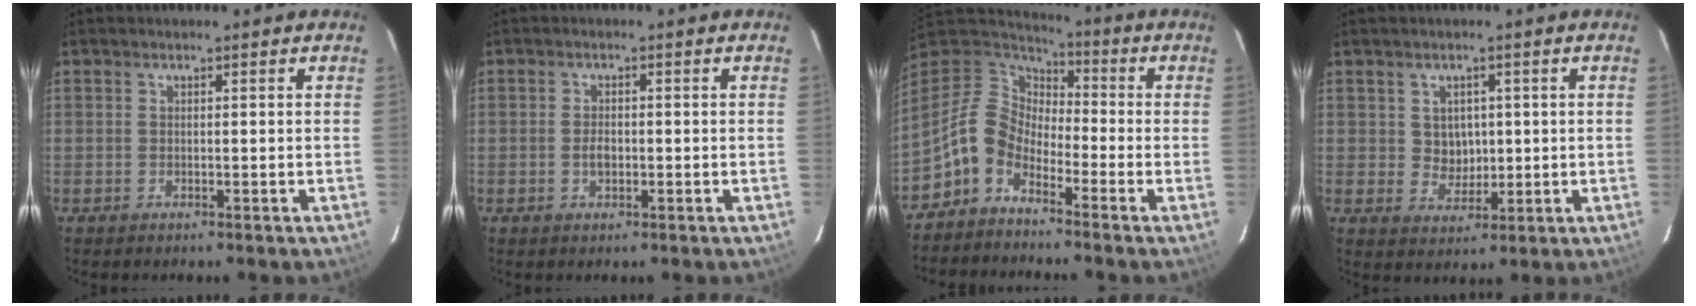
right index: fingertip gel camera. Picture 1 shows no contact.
{"total": 2.1, "force": [-0.5, 1.2, 1.7], "torque": [-0.032, 0.001, -0.009]}
{"total": 9.8, "force": [-6.0, 6.0, 4.9], "torque": [-0.104, 0.022, -0.134]}
{"total": 4.2, "force": [0.7, 3.9, 1.4], "torque": [-0.021, 0.005, 0.021]}